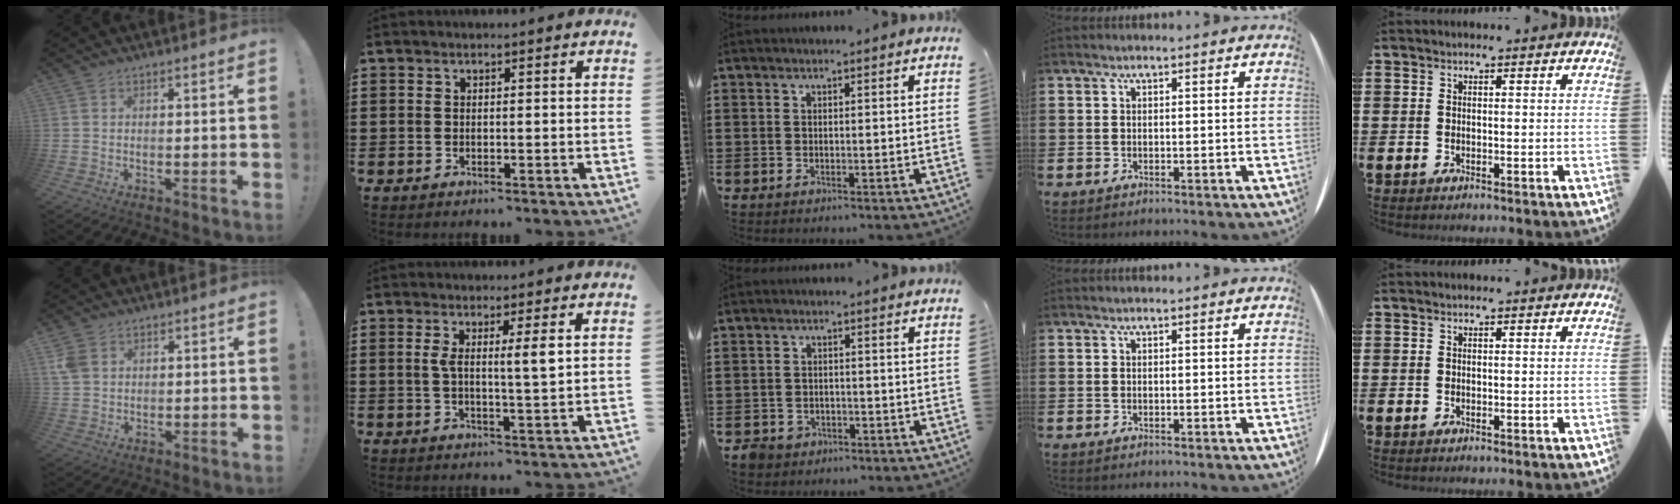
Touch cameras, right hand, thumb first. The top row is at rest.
{"thumb": {"total": 4.9, "force": [2.4, 3.7, 2.3], "torque": [-0.049, -0.001, 0.047]}, "index": {"total": 4.3, "force": [1.1, 0.2, 4.2], "torque": [-0.083, -0.003, 0.015]}, "middle": {"total": 1.9, "force": [-1.6, 1.1, 0.0], "torque": [-0.007, 0.002, -0.036]}}